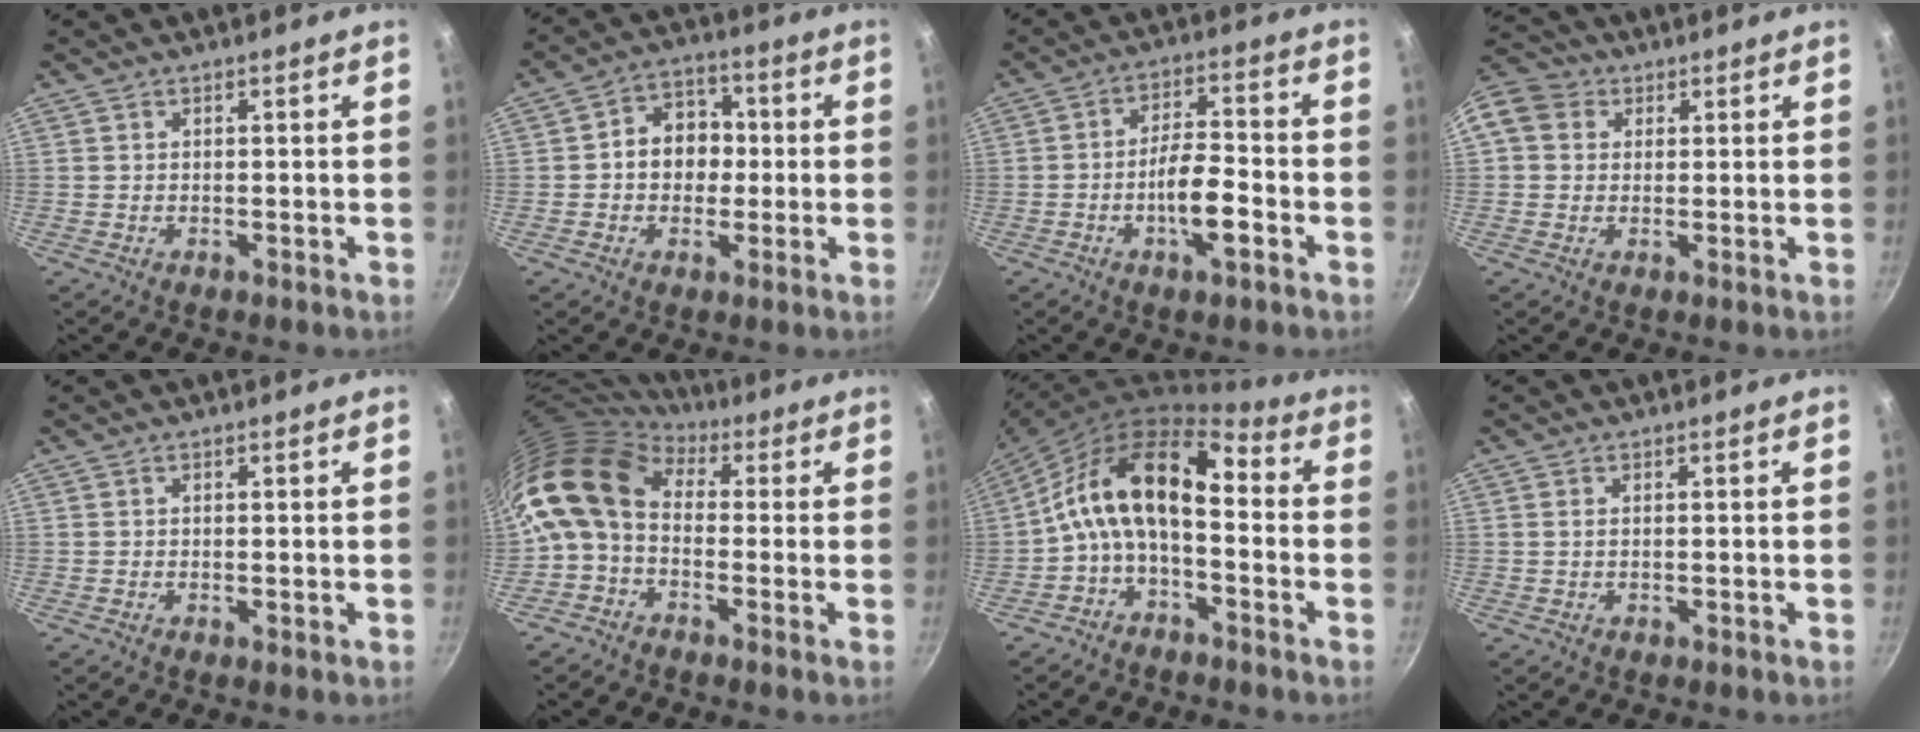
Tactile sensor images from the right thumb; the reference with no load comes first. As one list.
[{"total": 8.9, "force": [-0.1, 7.3, 5.1], "torque": [-0.031, 0.021, -0.012]}, {"total": 8.9, "force": [-3.2, 2.9, 7.8], "torque": [-0.126, 0.027, -0.057]}, {"total": 9.7, "force": [2.3, 8.3, 4.3], "torque": [-0.075, 0.021, 0.026]}, {"total": 0.0}, {"total": 12.4, "force": [0.9, 8.7, 8.8], "torque": [-0.160, 0.026, -0.007]}, {"total": 13.9, "force": [-1.9, 7.7, 11.5], "torque": [-0.203, 0.058, -0.056]}, {"total": 0.6, "force": [0.1, 0.3, 0.6], "torque": [-0.013, 0.001, 0.001]}]